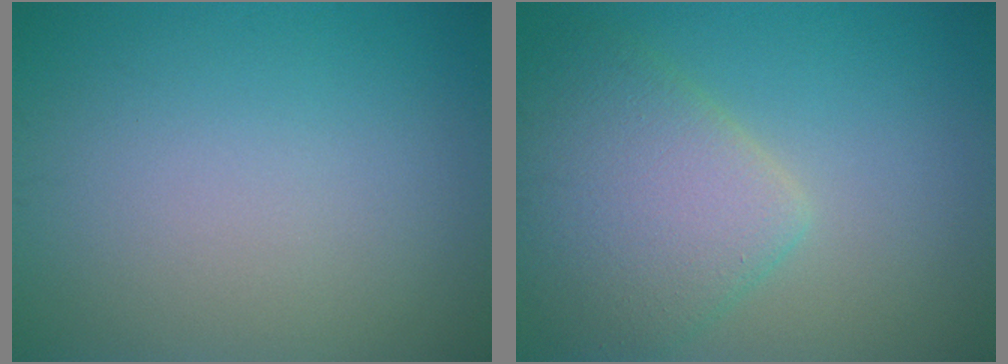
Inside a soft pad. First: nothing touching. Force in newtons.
{"total": 5.9, "press": 5.9, "slide": 0.3}